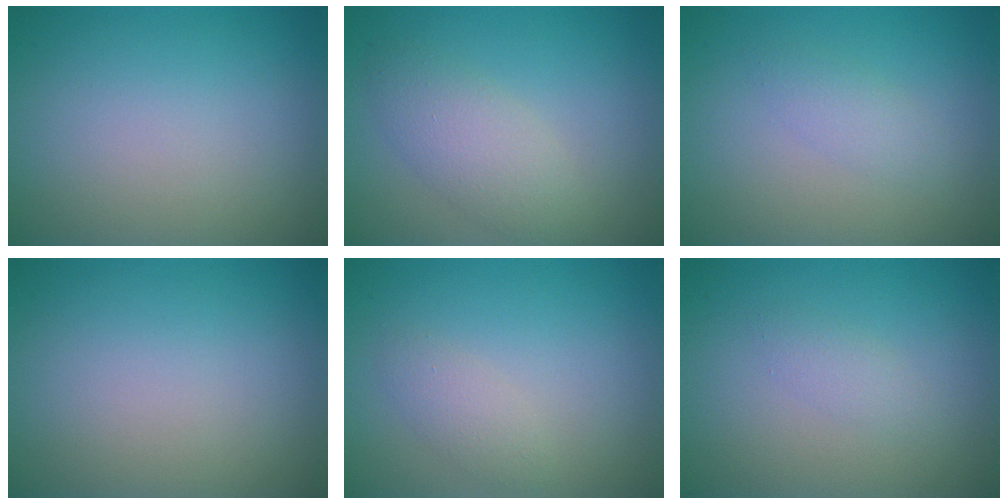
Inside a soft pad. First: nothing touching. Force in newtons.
{"total": 3.4, "press": 3.4, "slide": 0.0}
{"total": 1.5, "press": 1.5, "slide": 0.1}
{"total": 0.0}
{"total": 1.5, "press": 1.5, "slide": 0.0}
{"total": 1.1, "press": 1.1, "slide": 0.1}